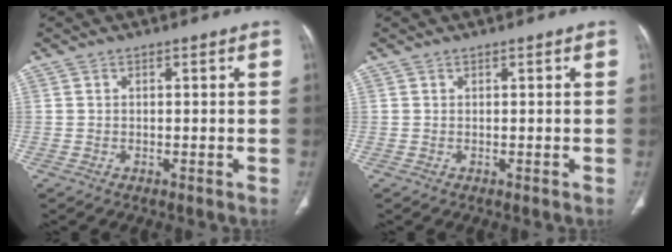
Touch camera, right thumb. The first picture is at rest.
{"total": 0.0}